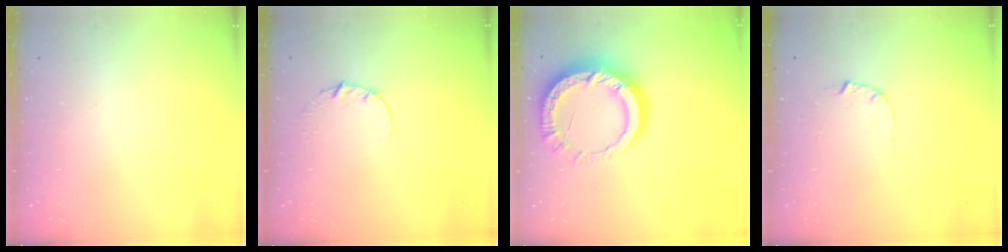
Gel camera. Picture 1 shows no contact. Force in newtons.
{"total": 1.1, "press": 1.1, "slide": 0.1}
{"total": 13.4, "press": 13.3, "slide": 1.4}
{"total": 2.5, "press": 2.5, "slide": 0.3}